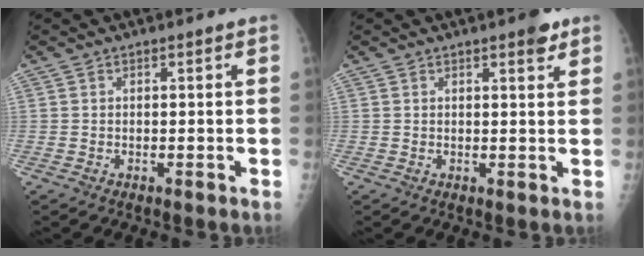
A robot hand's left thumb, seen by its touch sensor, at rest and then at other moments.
{"total": 3.0, "force": [2.0, 0.9, 2.1], "torque": [-0.020, -0.008, 0.022]}